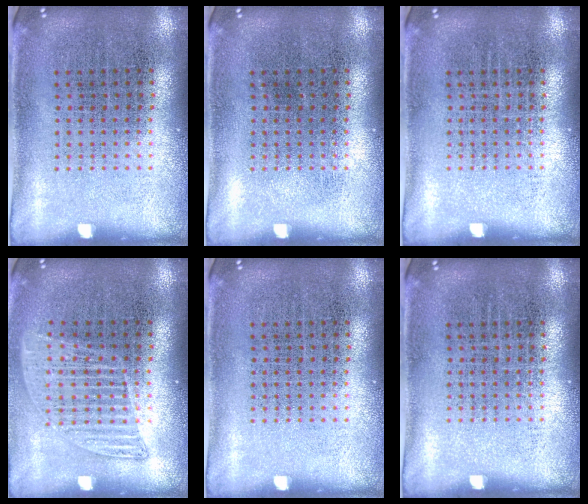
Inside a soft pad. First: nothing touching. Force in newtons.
{"total": 0.0}
{"total": 0.0}
{"total": 1.3, "press": 1.1, "slide": 0.6}
{"total": 0.0}
{"total": 0.0}